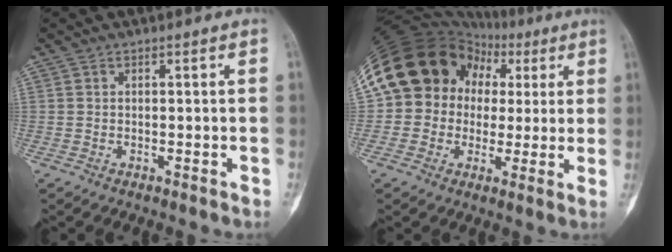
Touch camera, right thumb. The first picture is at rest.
{"total": 20.3, "force": [3.8, 17.5, 9.4], "torque": [-0.151, 0.064, 0.072]}